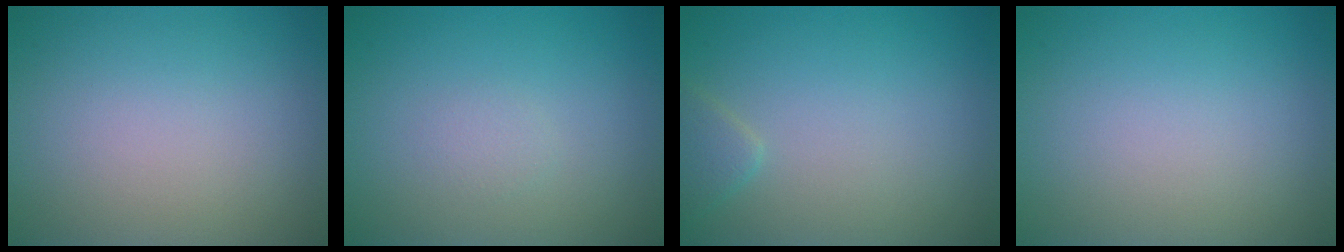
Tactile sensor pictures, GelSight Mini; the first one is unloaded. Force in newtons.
{"total": 0.7, "press": 0.7, "slide": 0.0}
{"total": 1.3, "press": 1.3, "slide": 0.1}
{"total": 0.0}